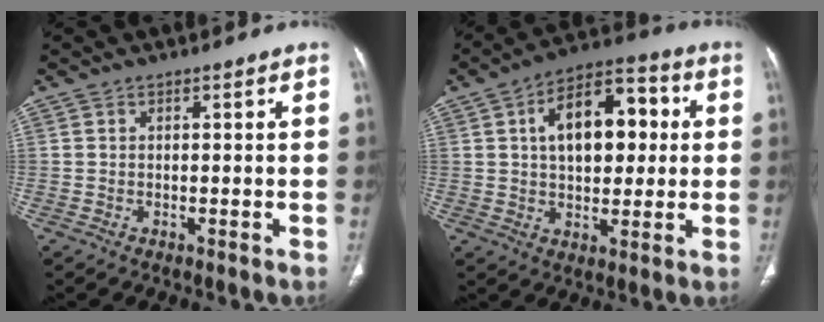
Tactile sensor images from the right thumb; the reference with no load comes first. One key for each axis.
{"total": 15.4, "fx": 2.9, "fy": 8.8, "fz": 12.2, "tx": -0.158, "ty": 0.020, "tz": 0.041}